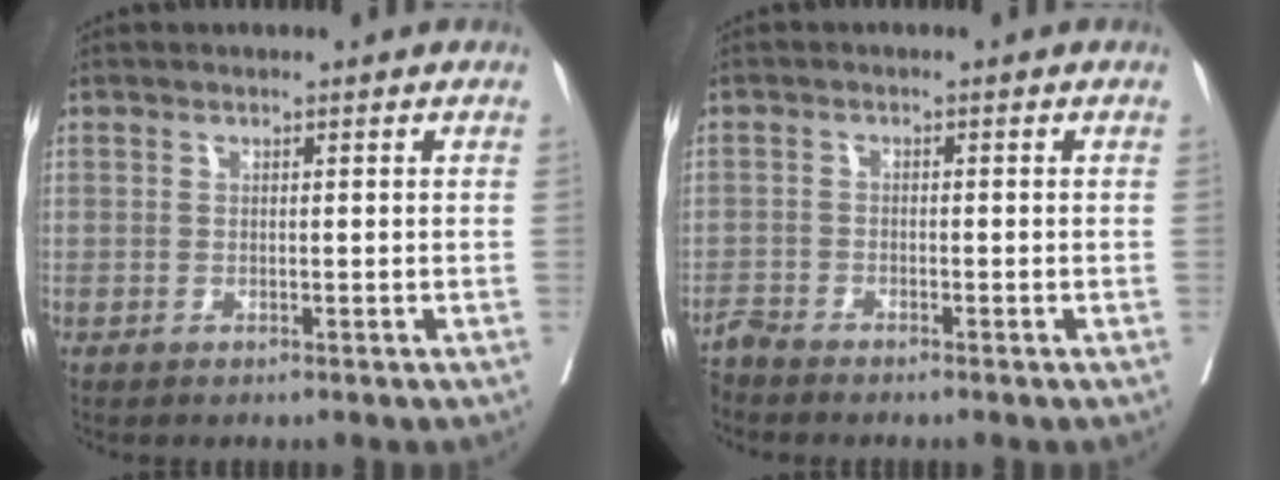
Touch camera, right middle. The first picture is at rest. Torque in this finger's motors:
{"motor_torque": [0.32, -0.27, -0.01, 0.01]}